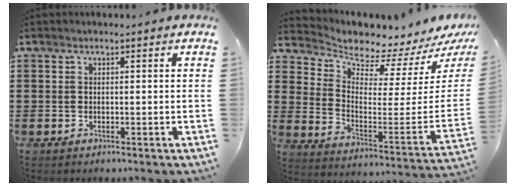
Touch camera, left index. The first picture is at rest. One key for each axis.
{"total": 3.4, "fx": 3.3, "fy": 0.0, "fz": 0.7, "tx": -0.035, "ty": -0.062, "tz": 0.049}